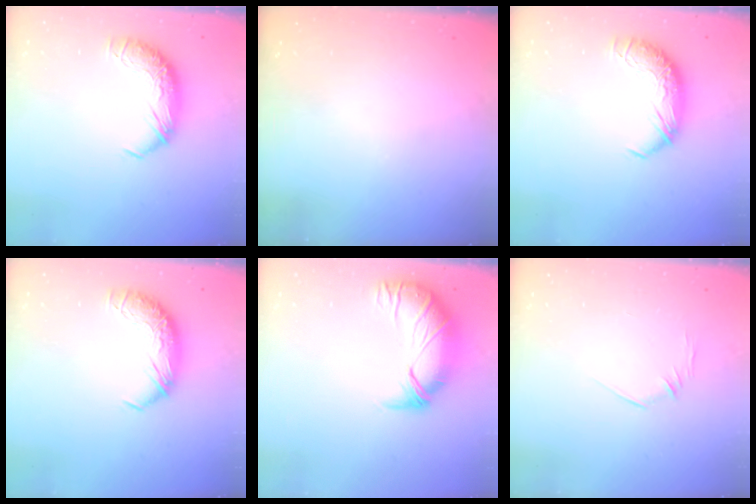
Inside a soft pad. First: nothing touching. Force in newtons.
{"total": 11.2, "press": 11.2, "slide": 0.4}
{"total": 0.0}
{"total": 0.0}
{"total": 2.8, "press": 0.9, "slide": 2.6}
{"total": 6.7, "press": 6.7, "slide": 1.0}